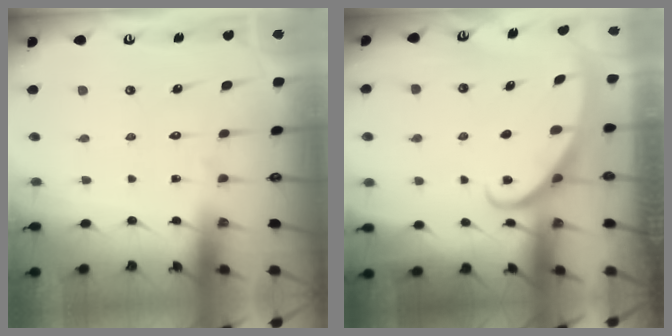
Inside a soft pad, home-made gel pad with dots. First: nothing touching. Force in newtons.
{"total": 2.9, "press": 2.9, "slide": 0.3}